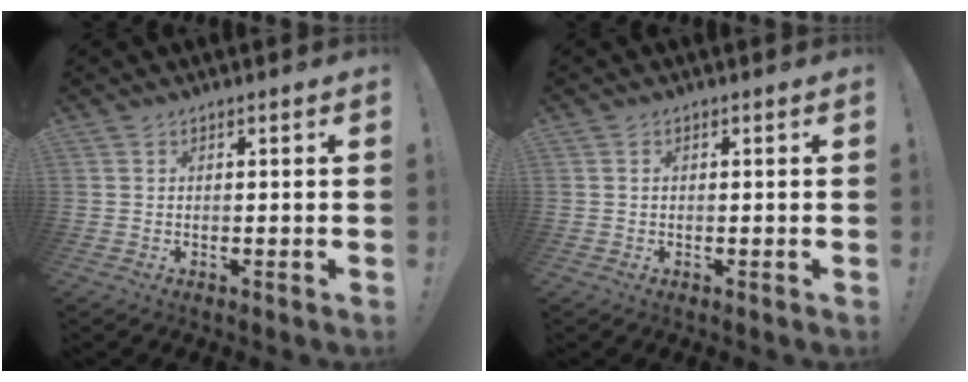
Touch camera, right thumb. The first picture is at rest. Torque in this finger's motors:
{"motor_torque": [-0.19, 0.00, 0.02, 0.00, -0.05]}